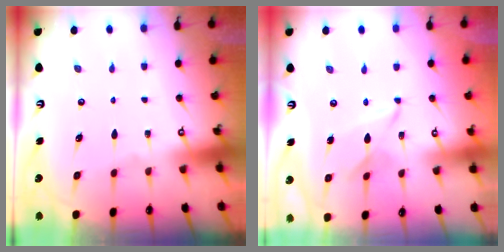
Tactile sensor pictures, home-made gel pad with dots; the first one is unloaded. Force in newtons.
{"total": 5.3, "press": 5.3, "slide": 0.5}